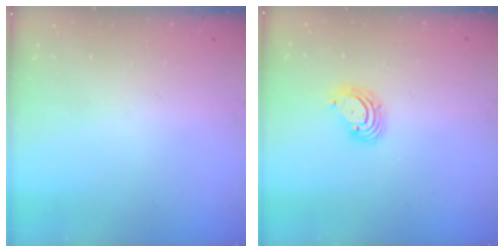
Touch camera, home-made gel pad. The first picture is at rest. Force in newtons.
{"total": 4.9, "press": 4.9, "slide": 0.5}